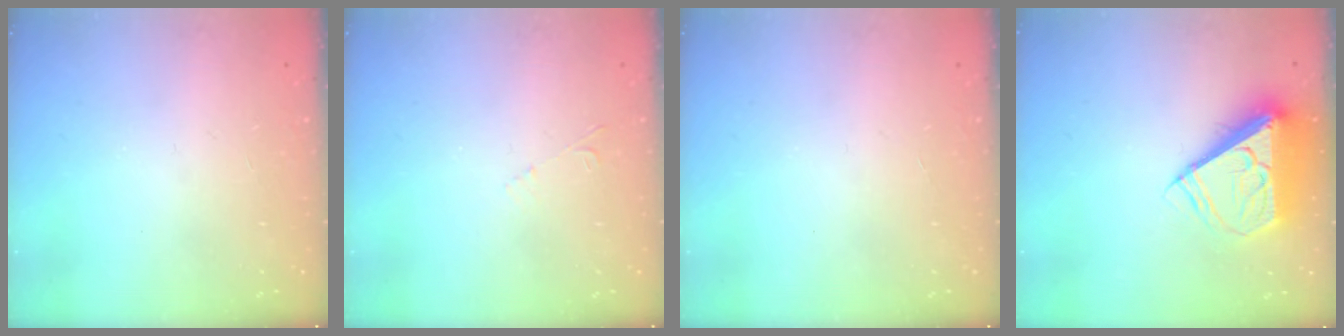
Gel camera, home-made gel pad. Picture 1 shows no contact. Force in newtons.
{"total": 3.3, "press": 3.3, "slide": 0.5}
{"total": 0.0}
{"total": 9.8, "press": 9.7, "slide": 1.6}